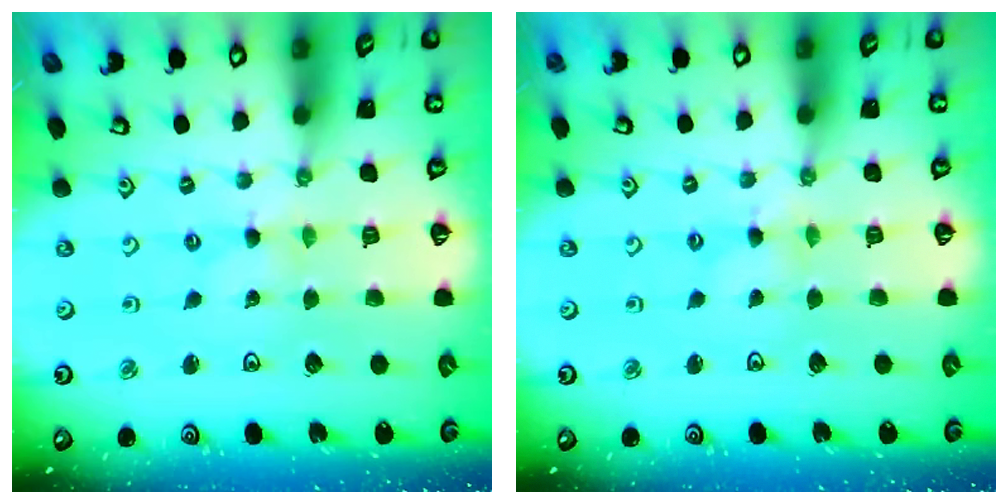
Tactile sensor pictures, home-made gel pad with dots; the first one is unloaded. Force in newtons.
{"total": 0.7, "press": 0.6, "slide": 0.2}